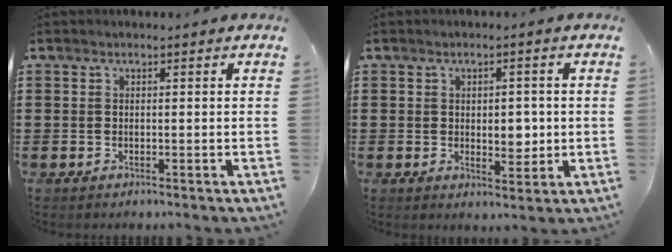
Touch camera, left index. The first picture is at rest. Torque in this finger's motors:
{"motor_torque": [0.12, 0.01, 0.24, 0.04]}